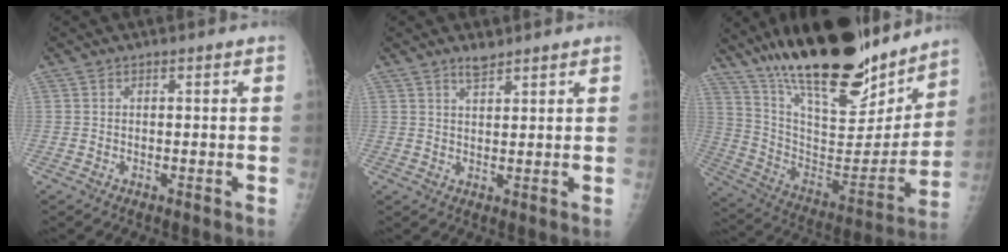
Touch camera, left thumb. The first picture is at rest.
{"total": 2.7, "force": [2.3, 0.8, 1.1], "torque": [-0.013, -0.017, 0.041]}
{"total": 31.7, "force": [23.3, 10.5, 18.7], "torque": [-0.279, -0.080, 0.380]}